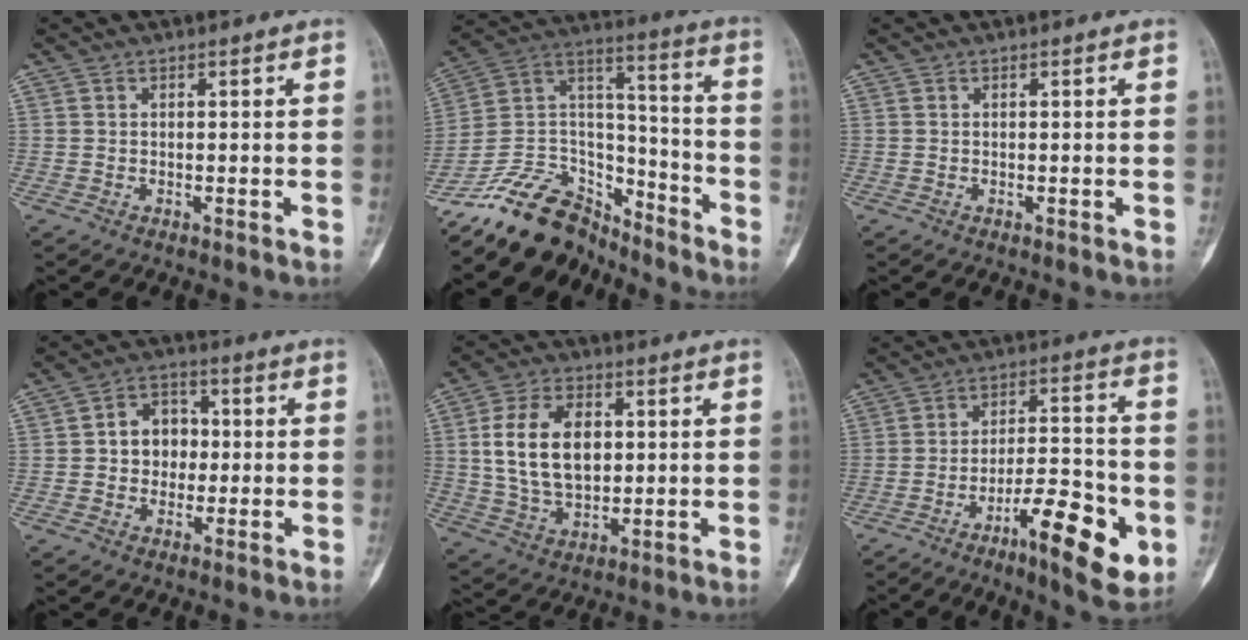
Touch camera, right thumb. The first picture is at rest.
{"total": 17.8, "force": [-14.9, 8.5, 4.5], "torque": [-0.052, 0.124, -0.273]}
{"total": 0.0}
{"total": 7.6, "force": [0.1, 6.3, 4.4], "torque": [-0.026, 0.015, -0.006]}
{"total": 14.1, "force": [2.2, 9.1, 10.5], "torque": [-0.168, -0.004, 0.042]}
{"total": 15.4, "force": [-6.4, 4.6, 13.2], "torque": [-0.183, 0.031, -0.096]}